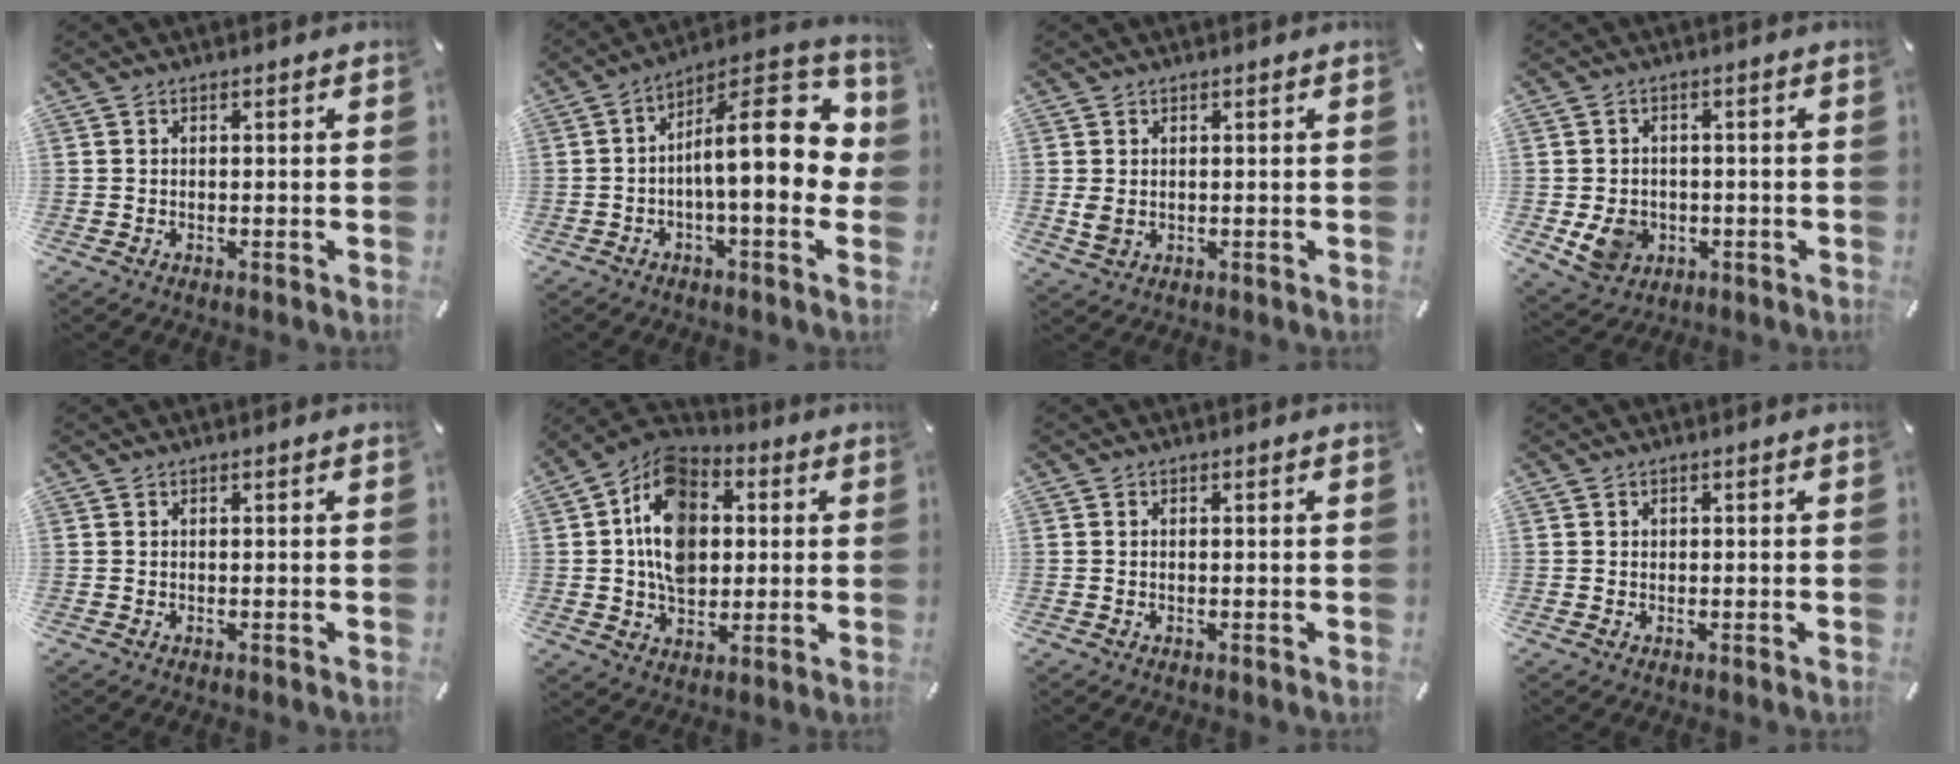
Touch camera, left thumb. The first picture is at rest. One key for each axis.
{"total": 19.9, "fx": 0.8, "fy": 7.7, "fz": 18.3, "tx": -0.249, "ty": -0.025, "tz": 0.010}
{"total": 2.4, "fx": 0.2, "fy": 1.9, "fz": 1.4, "tx": -0.019, "ty": -0.001, "tz": 0.004}
{"total": 7.0, "fx": -1.3, "fy": 6.1, "fz": 3.1, "tx": -0.067, "ty": 0.005, "tz": -0.022}
{"total": 0.0}
{"total": 14.7, "fx": 1.6, "fy": 11.1, "fz": 9.5, "tx": -0.172, "ty": 0.008, "tz": 0.029}
{"total": 0.7, "fx": -0.1, "fy": 0.3, "fz": 0.6, "tx": -0.012, "ty": -0.001, "tz": -0.002}
{"total": 0.6, "fx": 0.0, "fy": 0.5, "fz": 0.2, "tx": -0.004, "ty": 0.004, "tz": -0.001}